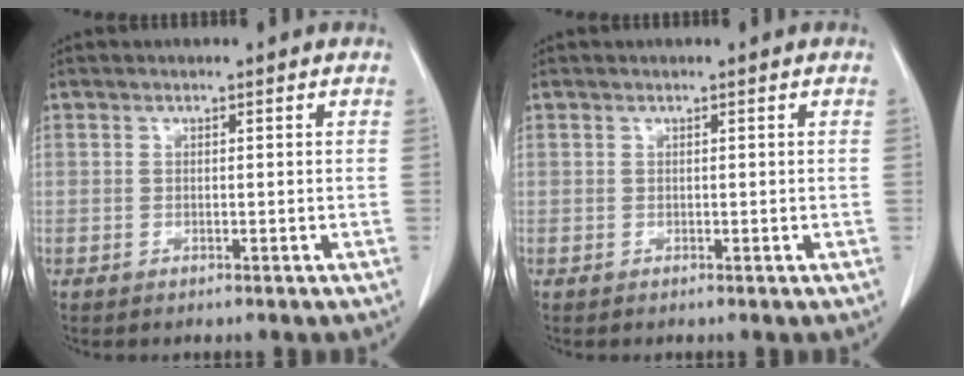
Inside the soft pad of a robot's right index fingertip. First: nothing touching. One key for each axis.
{"total": 0.0}